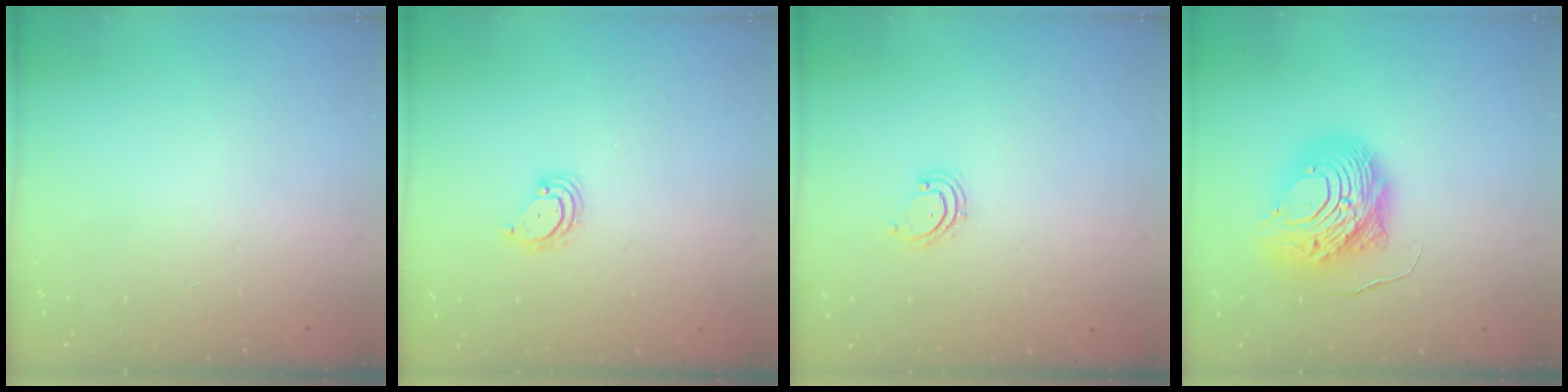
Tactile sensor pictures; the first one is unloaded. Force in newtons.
{"total": 3.2, "press": 3.2, "slide": 0.3}
{"total": 2.6, "press": 2.6, "slide": 0.3}
{"total": 12.6, "press": 12.6, "slide": 1.3}